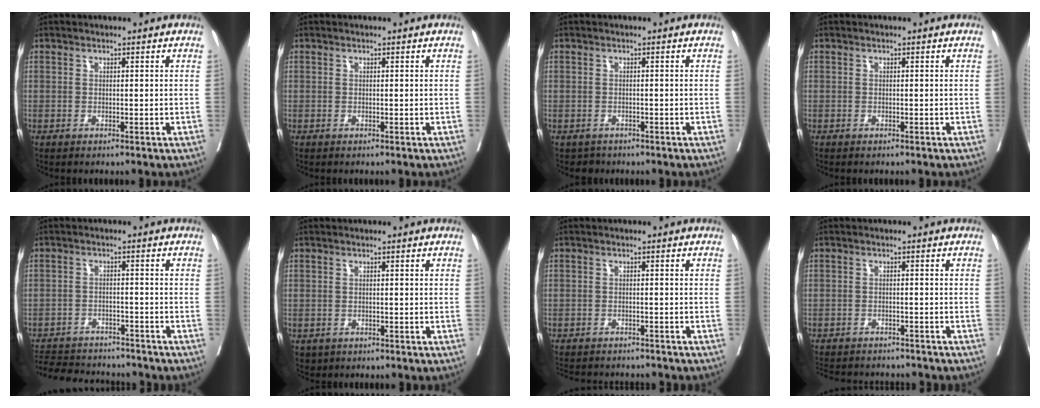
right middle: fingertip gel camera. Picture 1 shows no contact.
{"total": 0.0}
{"total": 1.5, "force": [-1.1, 0.8, -0.3], "torque": [-0.002, 0.001, -0.020]}
{"total": 0.0}
{"total": 12.5, "force": [-11.6, 3.5, 3.3], "torque": [-0.065, 0.004, -0.163]}
{"total": 1.8, "force": [-1.1, 1.4, 0.3], "torque": [-0.006, 0.001, -0.013]}
{"total": 10.4, "force": [-9.7, 2.4, 3.0], "torque": [-0.052, -0.002, -0.122]}
{"total": 11.8, "force": [-11.0, 2.9, 3.4], "torque": [-0.068, 0.000, -0.141]}